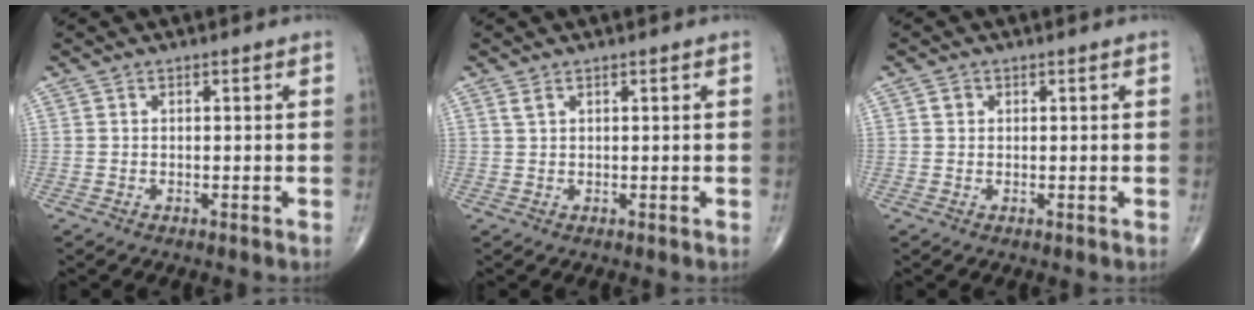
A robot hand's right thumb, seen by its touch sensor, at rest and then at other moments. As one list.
[{"total": 1.0, "force": [0.7, 0.3, 0.6], "torque": [-0.014, 0.006, 0.016]}, {"total": 1.1, "force": [0.3, 1.0, 0.4], "torque": [0.000, 0.001, 0.003]}]